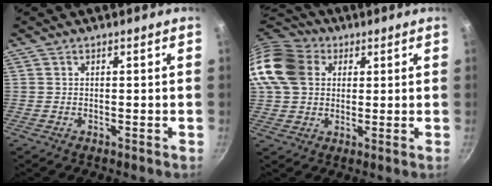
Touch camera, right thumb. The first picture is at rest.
{"total": 16.5, "force": [4.4, 12.9, 9.2], "torque": [-0.187, 0.022, 0.072]}